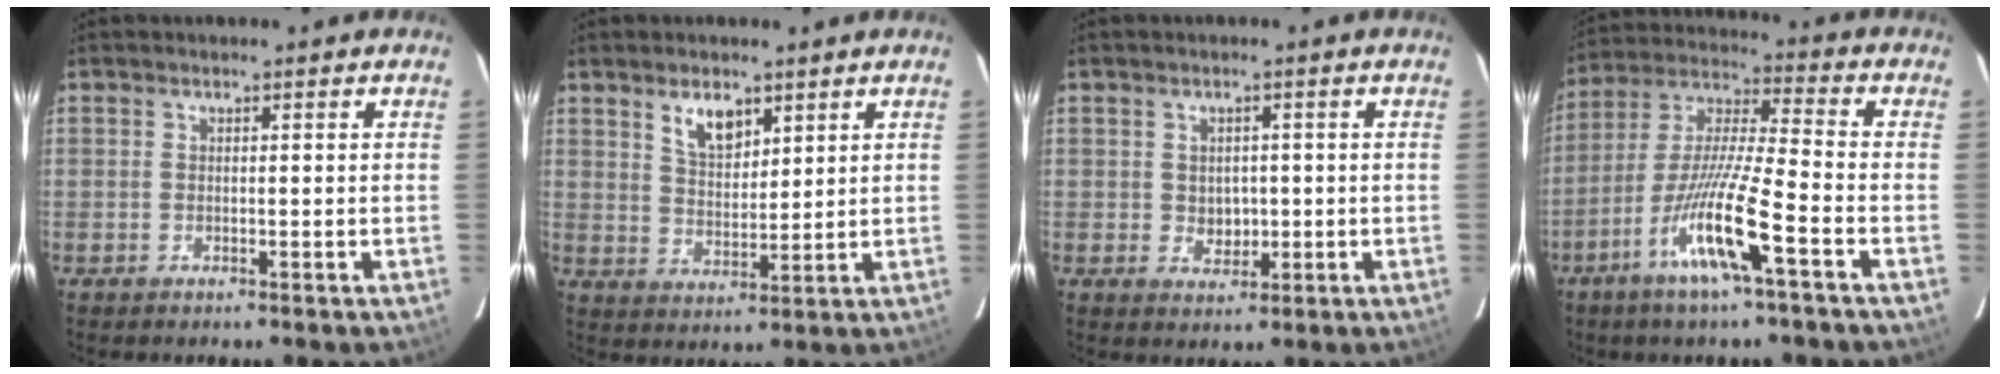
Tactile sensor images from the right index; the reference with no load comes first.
{"total": 6.2, "force": [3.8, 3.1, 3.8], "torque": [-0.064, 0.004, 0.073]}
{"total": 3.4, "force": [-0.1, 2.9, 1.6], "torque": [-0.027, 0.003, 0.006]}
{"total": 13.8, "force": [-6.9, 0.8, 12.0], "torque": [-0.243, -0.010, -0.138]}